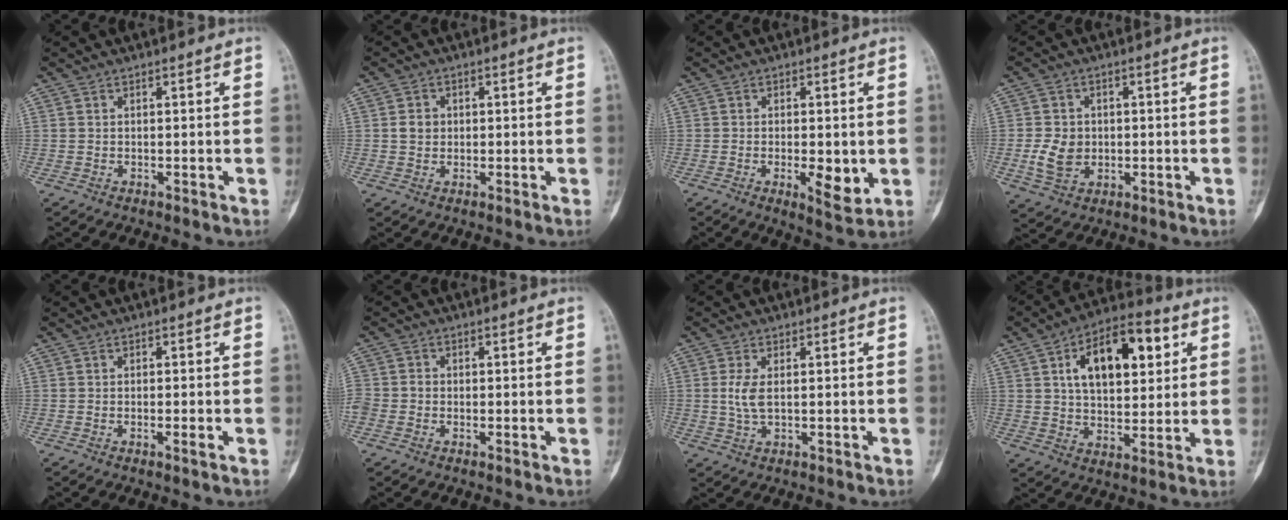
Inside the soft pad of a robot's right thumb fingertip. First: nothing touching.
{"total": 2.5, "force": [0.2, 2.2, 1.2], "torque": [-0.012, 0.005, 0.004]}
{"total": 6.1, "force": [-1.0, 2.4, 5.6], "torque": [-0.081, -0.013, -0.011]}
{"total": 6.4, "force": [-0.6, 5.1, 3.8], "torque": [-0.058, -0.001, -0.005]}
{"total": 1.3, "force": [-0.5, 0.1, 1.2], "torque": [-0.025, 0.000, -0.008]}
{"total": 4.1, "force": [-1.1, 3.5, 1.9], "torque": [-0.042, 0.016, -0.021]}
{"total": 3.6, "force": [0.4, 1.5, 3.2], "torque": [-0.081, -0.003, 0.011]}
{"total": 16.8, "force": [5.6, 8.9, 13.1], "torque": [-0.175, 0.002, 0.087]}